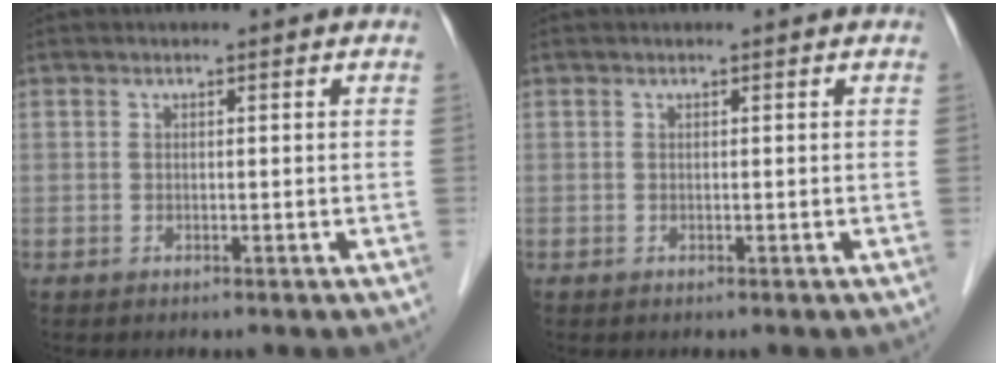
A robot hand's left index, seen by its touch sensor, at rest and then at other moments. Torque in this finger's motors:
{"motor_torque": [0.00, 0.00, 0.00, 0.00]}